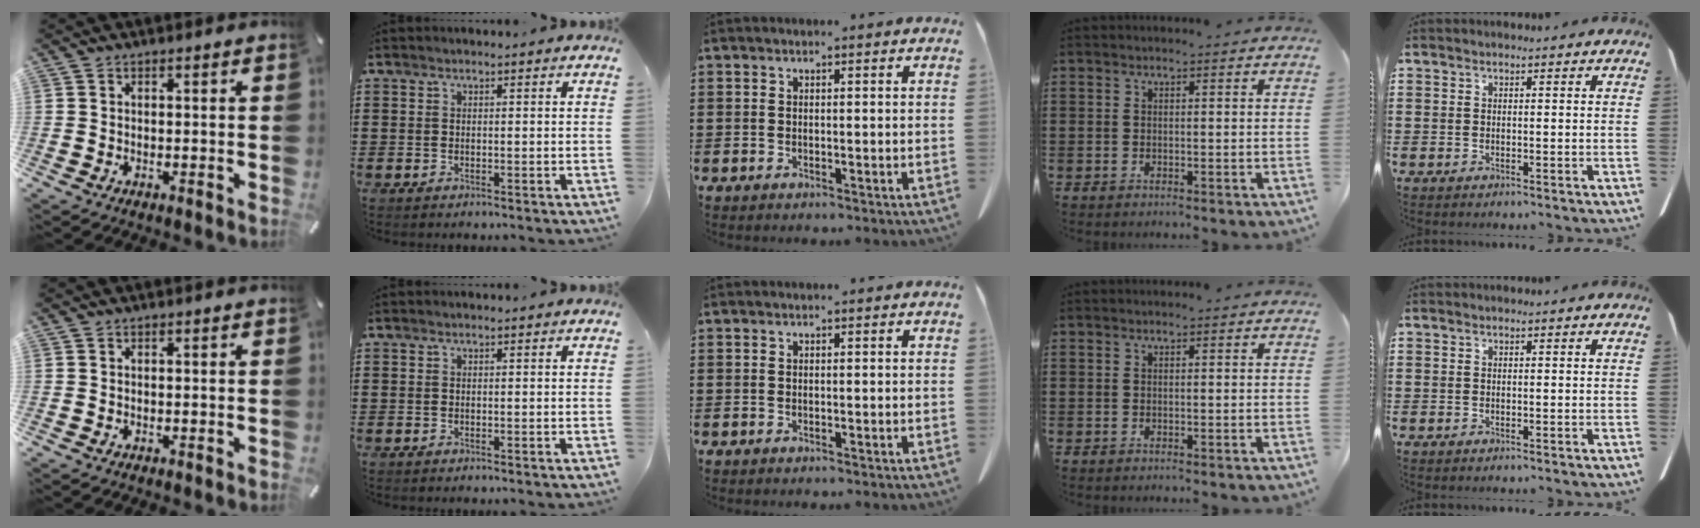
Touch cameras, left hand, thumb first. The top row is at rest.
{}